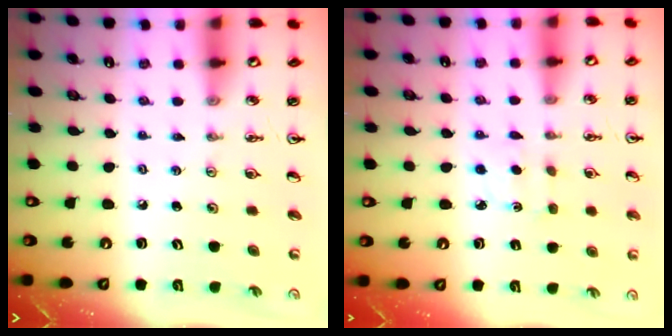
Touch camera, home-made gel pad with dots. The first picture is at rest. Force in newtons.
{"total": 2.3, "press": 2.3, "slide": 0.3}